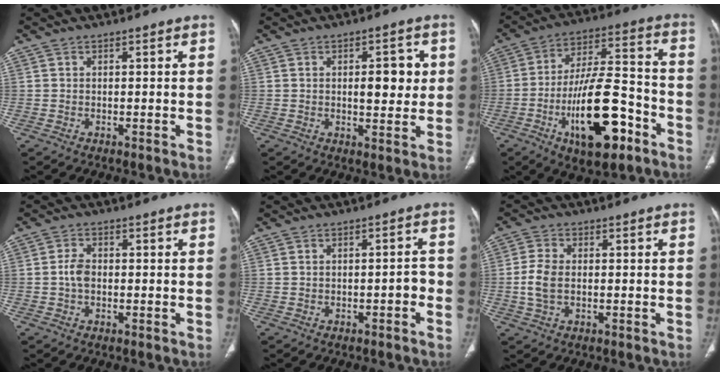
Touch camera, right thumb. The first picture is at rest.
{"total": 6.8, "force": [1.0, 3.3, 5.9], "torque": [-0.060, -0.004, 0.014]}
{"total": 20.1, "force": [-8.3, 8.2, 16.4], "torque": [-0.257, 0.048, -0.127]}
{"total": 2.8, "force": [-0.4, 1.8, 2.2], "torque": [-0.041, 0.006, -0.012]}
{"total": 2.3, "force": [-1.1, 1.0, 1.7], "torque": [-0.019, 0.017, -0.017]}
{"total": 5.4, "force": [-0.4, 3.4, 4.2], "torque": [-0.093, 0.009, -0.009]}